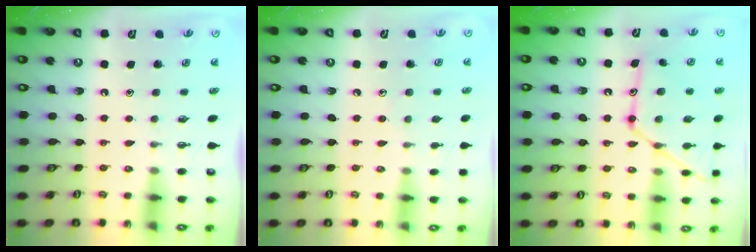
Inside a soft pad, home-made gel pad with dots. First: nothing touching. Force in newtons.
{"total": 6.1, "press": 6.1, "slide": 0.5}
{"total": 16.5, "press": 16.5, "slide": 1.3}